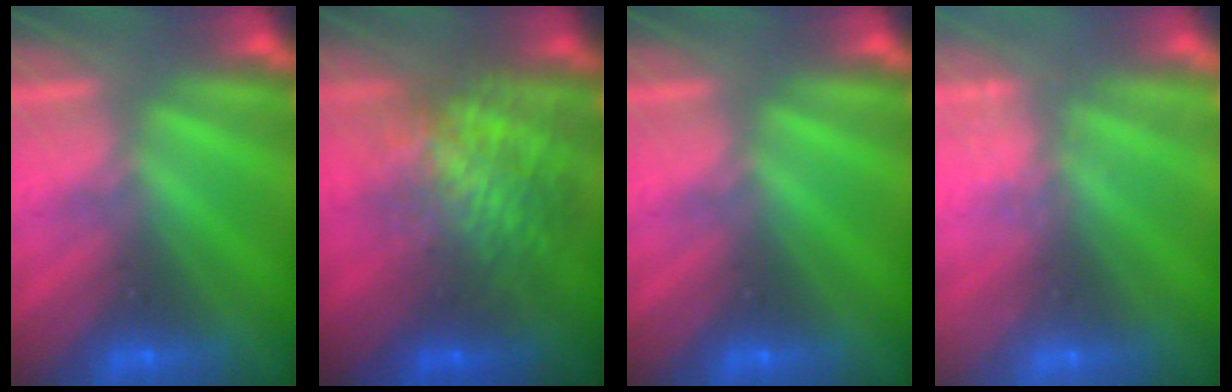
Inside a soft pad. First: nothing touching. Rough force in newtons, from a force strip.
{"total": 5.9}
{"total": 0.0}
{"total": 2.7}